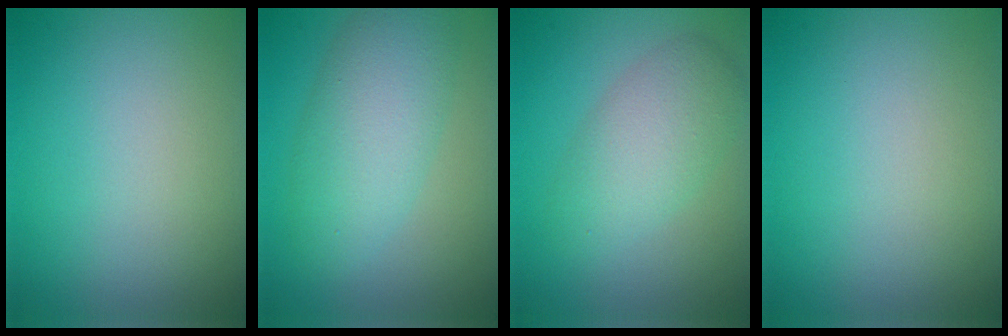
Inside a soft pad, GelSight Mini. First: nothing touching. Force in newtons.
{"total": 5.6, "press": 5.6, "slide": 0.1}
{"total": 4.2, "press": 4.2, "slide": 0.1}
{"total": 0.0}